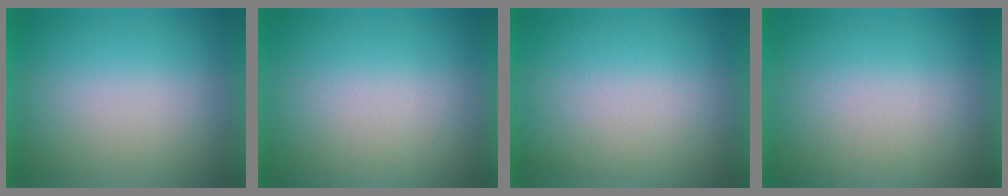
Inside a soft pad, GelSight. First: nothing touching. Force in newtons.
{"total": 2.7}
{"total": 2.6}
{"total": 2.7}